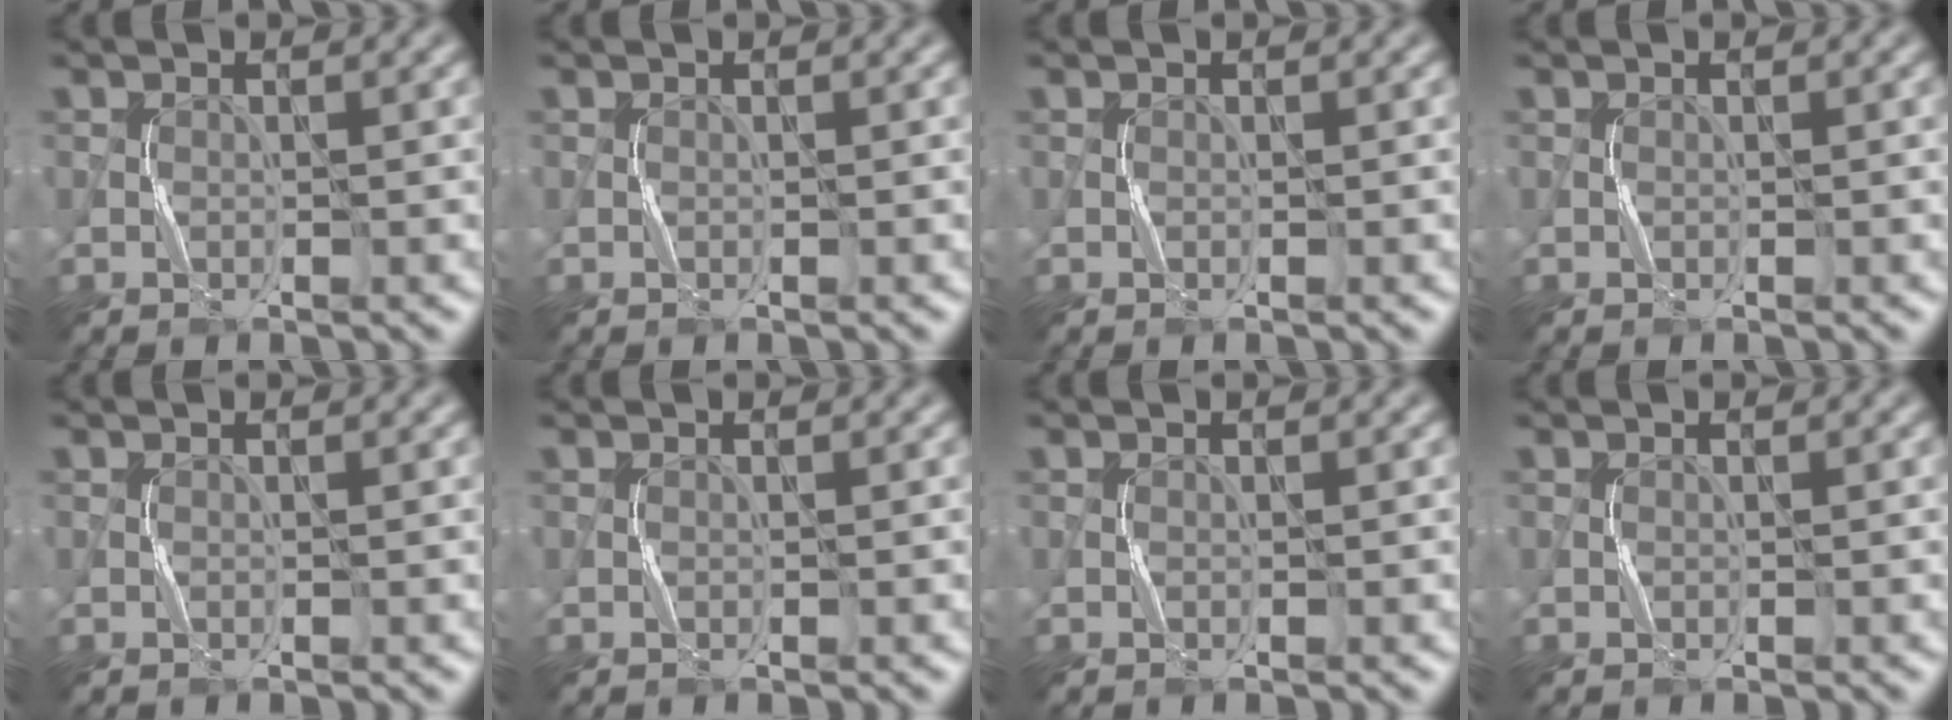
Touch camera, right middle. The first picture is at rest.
{"total": 0.0}
{"total": 0.0}
{"total": 0.0}
{"total": 0.0}
{"total": 0.0}
{"total": 0.0}
{"total": 0.0}